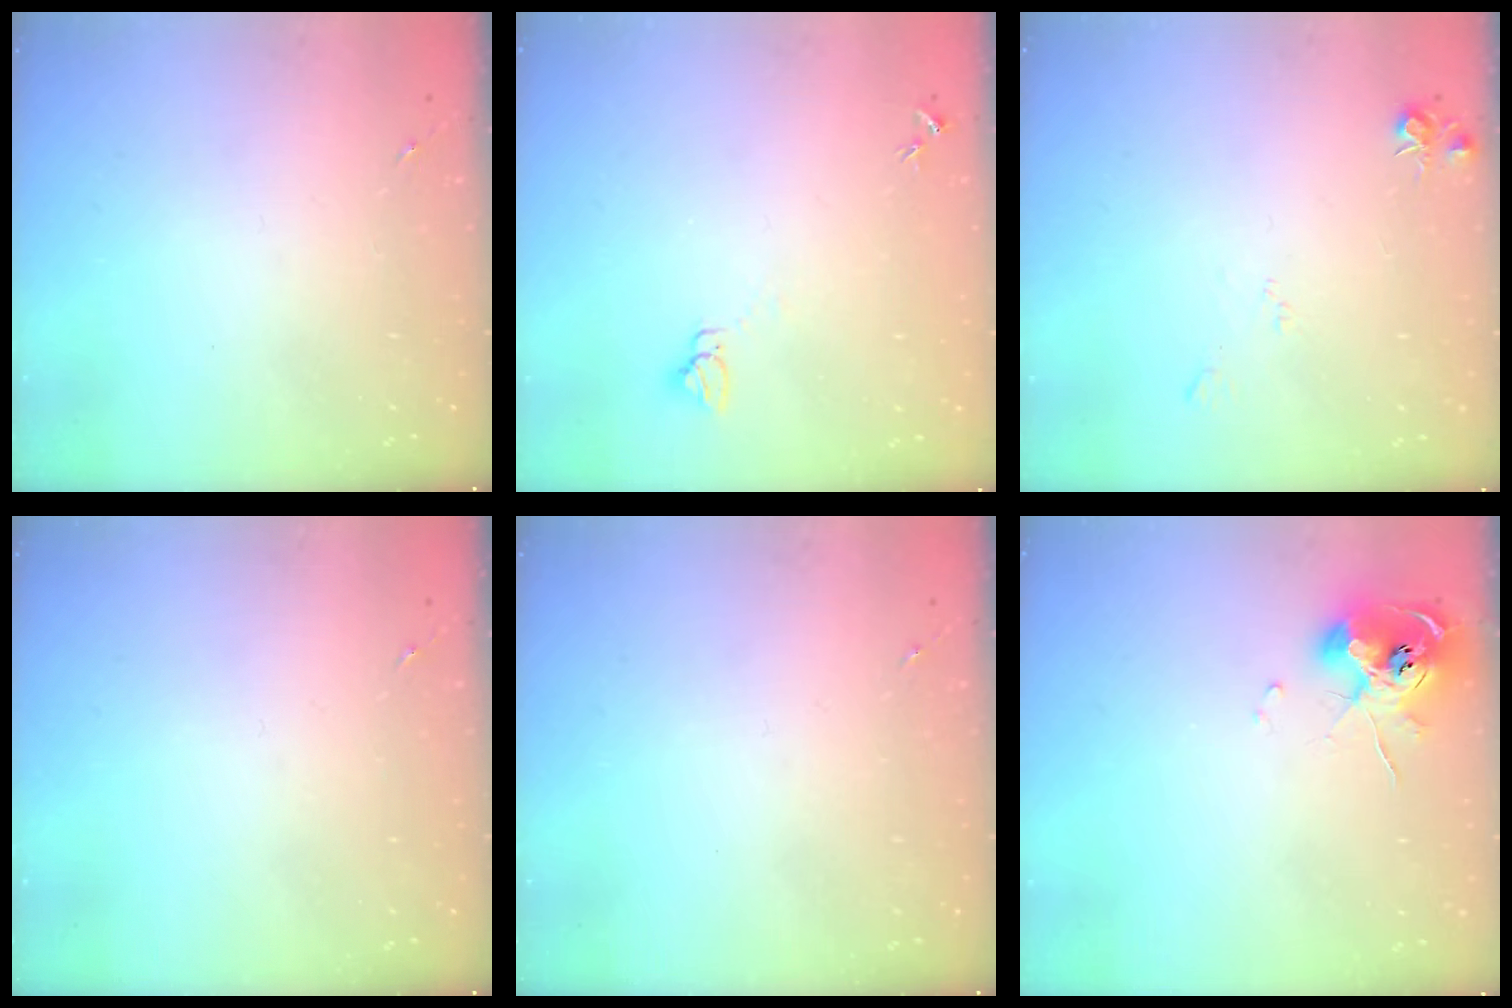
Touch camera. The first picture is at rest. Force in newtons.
{"total": 3.9, "press": 3.8, "slide": 0.3}
{"total": 6.2, "press": 6.2, "slide": 0.7}
{"total": 0.0}
{"total": 0.0}
{"total": 10.7, "press": 10.7, "slide": 1.2}